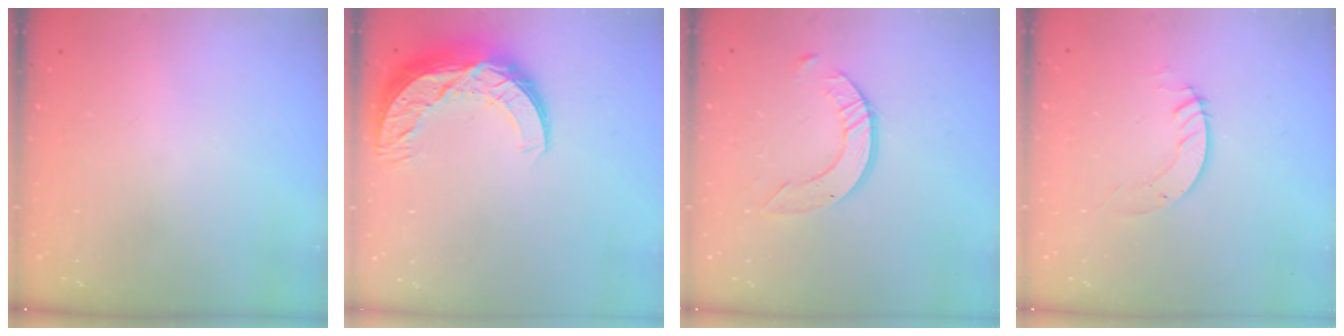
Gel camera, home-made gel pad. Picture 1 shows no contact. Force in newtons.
{"total": 13.5, "press": 13.5, "slide": 0.8}
{"total": 8.0, "press": 7.9, "slide": 0.8}
{"total": 3.8, "press": 3.8, "slide": 0.4}